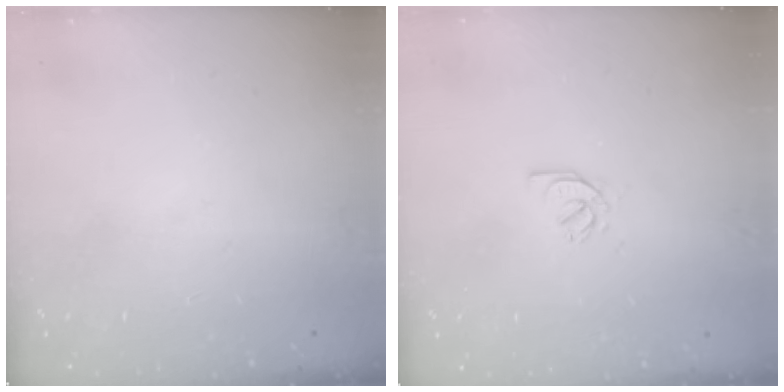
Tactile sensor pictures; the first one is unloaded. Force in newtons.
{"total": 2.6, "press": 2.6, "slide": 0.4}